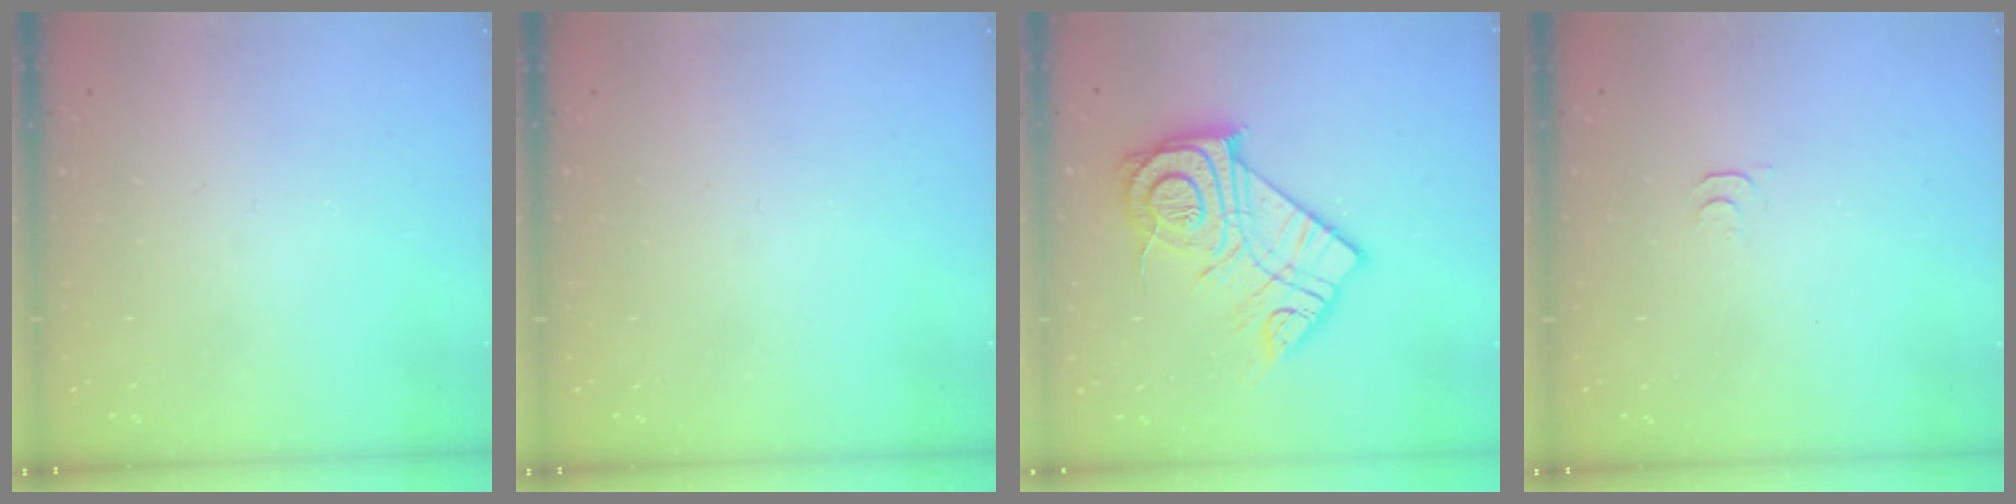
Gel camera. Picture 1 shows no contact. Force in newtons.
{"total": 0.0}
{"total": 19.1, "press": 19.1, "slide": 1.3}
{"total": 4.9, "press": 4.9, "slide": 0.5}